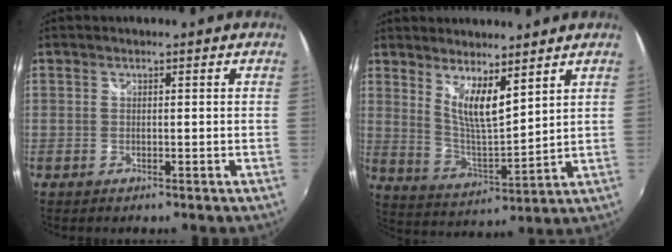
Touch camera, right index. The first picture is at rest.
{"total": 8.5, "force": [5.6, 1.8, 6.1], "torque": [-0.106, -0.016, 0.106]}